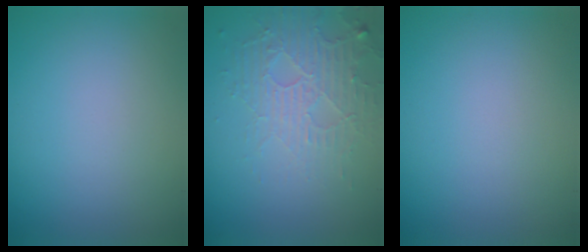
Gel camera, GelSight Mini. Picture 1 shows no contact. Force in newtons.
{"total": 4.0, "press": 2.9, "slide": 2.8}
{"total": 0.0}